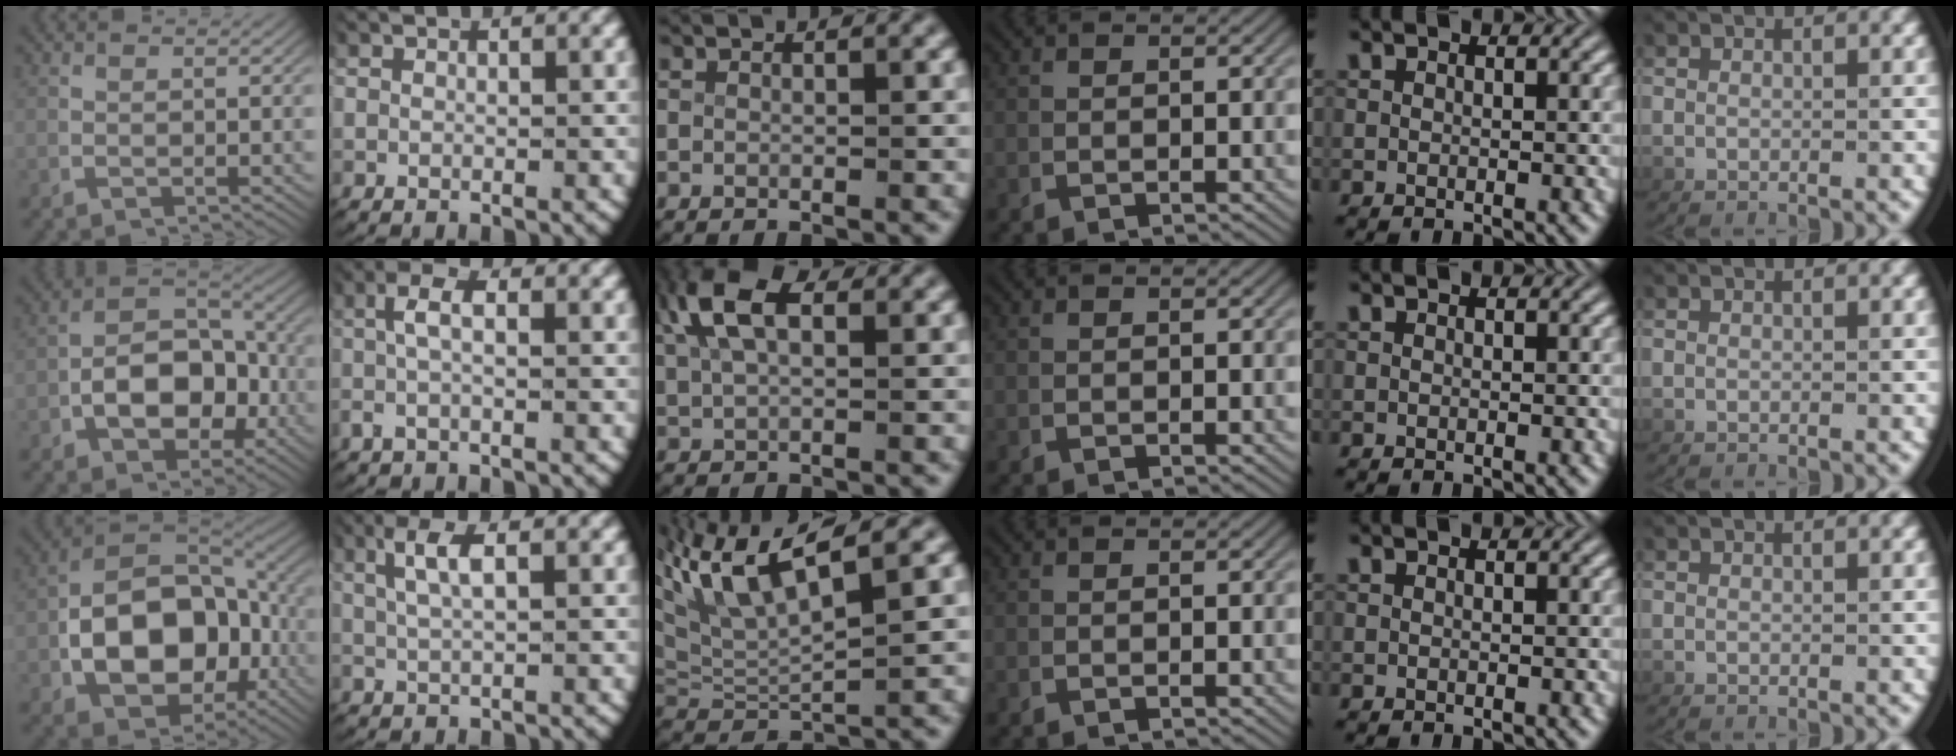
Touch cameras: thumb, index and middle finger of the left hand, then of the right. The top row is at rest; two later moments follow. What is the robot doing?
{"motion": "lift_and_place", "object": "photo album"}